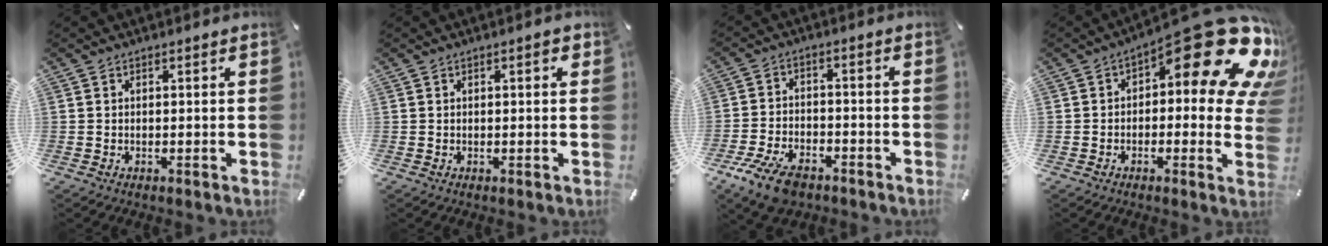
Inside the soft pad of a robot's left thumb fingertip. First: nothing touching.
{"total": 1.2, "force": [0.3, 0.3, 1.1], "torque": [-0.023, 0.005, 0.004]}
{"total": 9.1, "force": [-6.0, 4.7, 5.0], "torque": [-0.107, 0.023, -0.110]}
{"total": 21.8, "force": [11.3, 8.1, 16.8], "torque": [-0.206, -0.089, 0.190]}